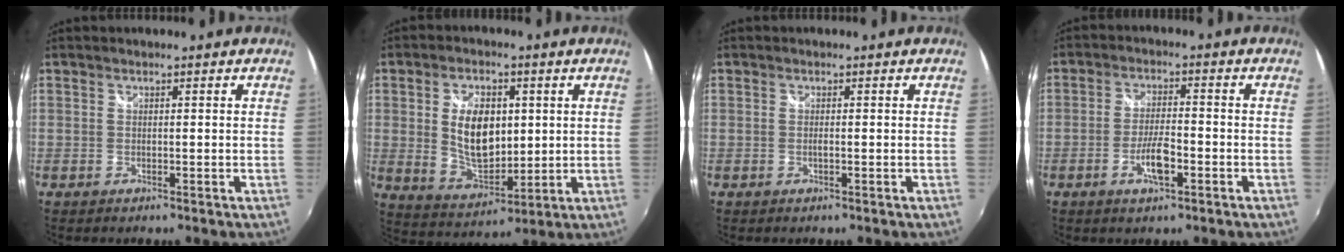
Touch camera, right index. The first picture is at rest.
{"total": 11.1, "force": [1.9, 6.2, 8.9], "torque": [-0.167, 0.005, 0.048]}
{"total": 0.7, "force": [-0.3, 0.0, 0.7], "torque": [-0.012, -0.001, -0.006]}
{"total": 5.8, "force": [-2.7, 1.7, 4.8], "torque": [-0.100, -0.001, -0.048]}